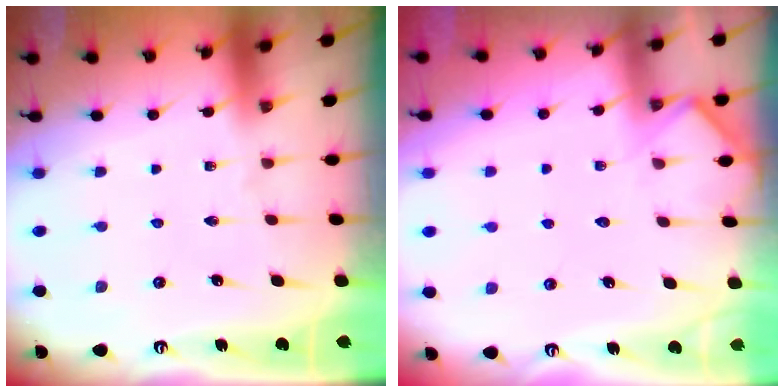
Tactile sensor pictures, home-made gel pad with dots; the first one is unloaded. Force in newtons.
{"total": 7.7, "press": 7.6, "slide": 0.7}